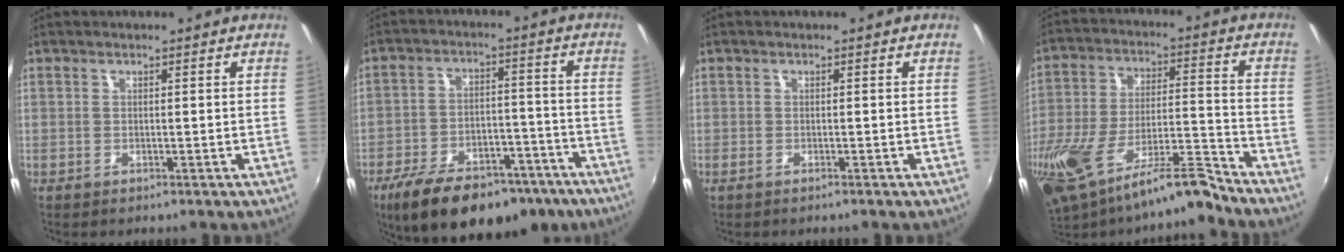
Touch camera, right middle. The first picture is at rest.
{"total": 22.1, "force": [-16.1, 9.6, 11.7], "torque": [-0.219, -0.011, -0.222]}
{"total": 0.5, "force": [-0.4, 0.1, 0.3], "torque": [-0.007, -0.002, -0.009]}
{"total": 19.4, "force": [-15.3, 3.6, 11.5], "torque": [-0.241, -0.039, -0.264]}